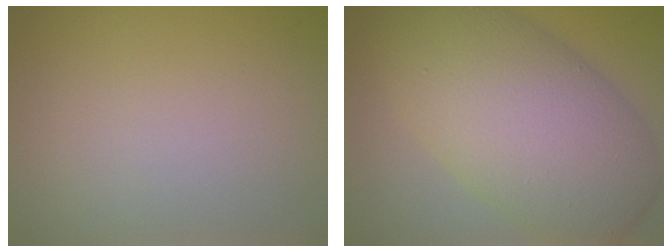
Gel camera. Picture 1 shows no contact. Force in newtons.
{"total": 11.4, "press": 11.4, "slide": 0.1}